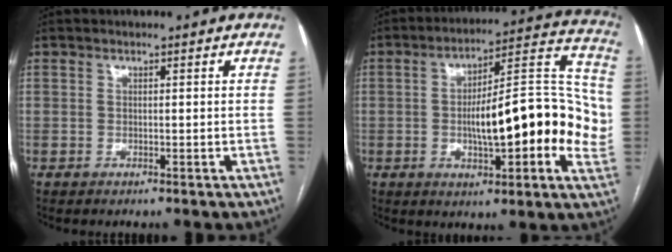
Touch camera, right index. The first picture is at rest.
{"total": 19.9, "force": [-1.7, 5.7, 19.0], "torque": [-0.252, 0.038, -0.024]}